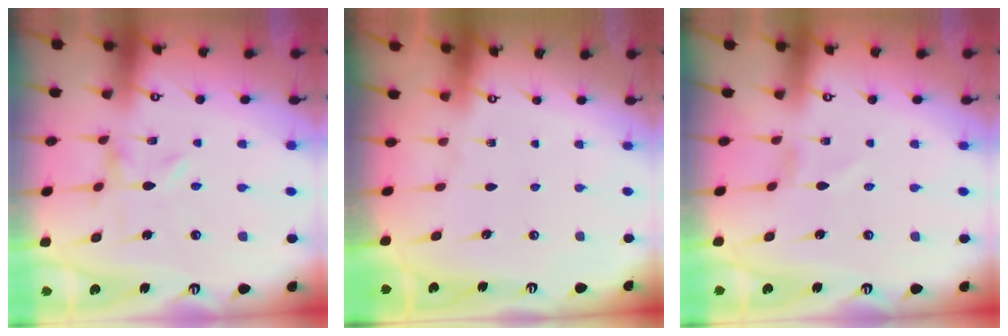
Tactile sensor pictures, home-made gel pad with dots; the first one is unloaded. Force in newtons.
{"total": 0.0}
{"total": 0.8, "press": 0.8, "slide": 0.1}